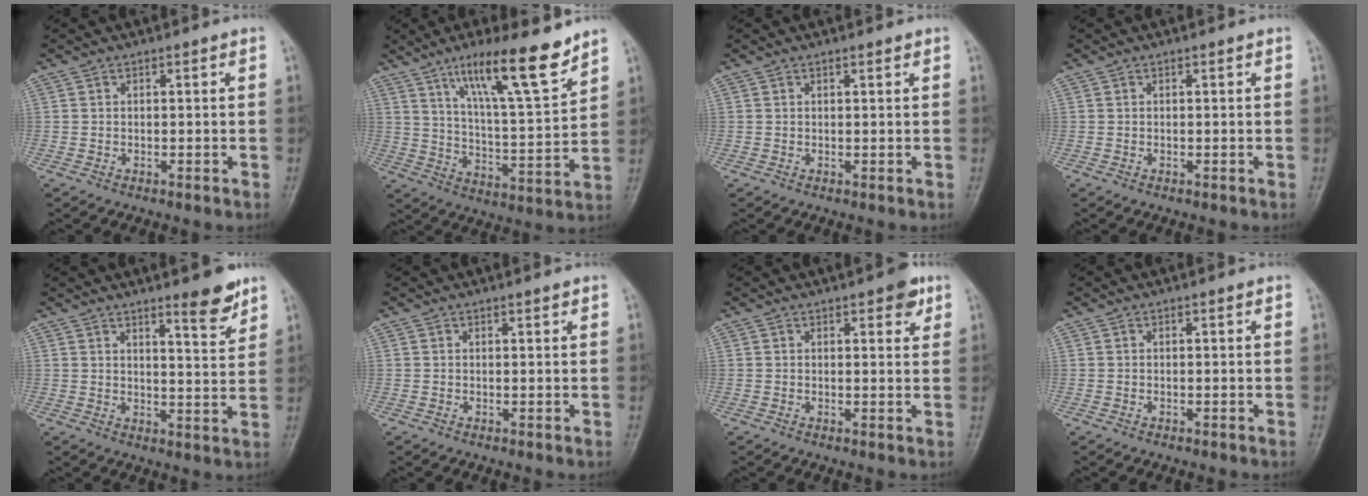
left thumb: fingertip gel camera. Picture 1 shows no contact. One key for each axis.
{"total": 16.2, "fx": 10.8, "fy": 2.9, "fz": 11.8, "tx": -0.177, "ty": -0.061, "tz": 0.188}
{"total": 1.0, "fx": 0.7, "fy": 0.4, "fz": 0.7, "tx": -0.006, "ty": -0.002, "tz": 0.008}
{"total": 0.0}
{"total": 7.1, "fx": 5.1, "fy": 1.3, "fz": 4.8, "tx": -0.052, "ty": -0.039, "tz": 0.072}
{"total": 0.9, "fx": 0.7, "fy": 0.4, "fz": 0.5, "tx": -0.005, "ty": -0.003, "tz": 0.008}
{"total": 4.3, "fx": 2.3, "fy": 1.8, "fz": 3.0, "tx": -0.021, "ty": -0.007, "tz": 0.025}
{"total": 0.0}